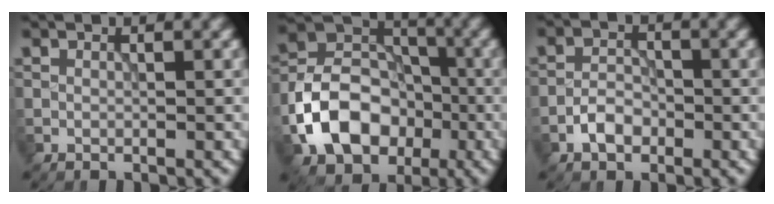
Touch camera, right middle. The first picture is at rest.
{"total": 9.3, "force": [-3.4, 6.8, 5.3], "torque": [-0.090, 0.006, -0.073]}
{"total": 2.5, "force": [-1.3, 1.5, 1.4], "torque": [-0.022, 0.006, -0.028]}